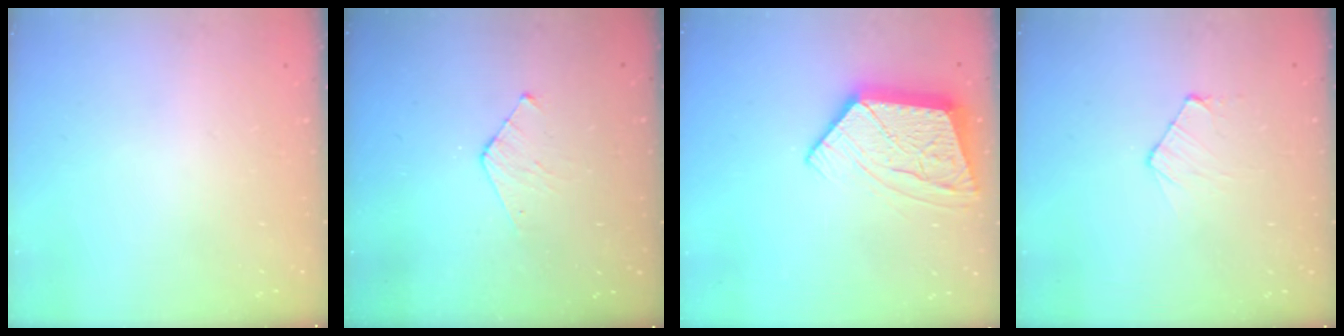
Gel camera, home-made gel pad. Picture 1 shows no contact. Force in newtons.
{"total": 4.4, "press": 4.4, "slide": 0.4}
{"total": 14.4, "press": 14.3, "slide": 1.3}
{"total": 4.8, "press": 4.7, "slide": 0.5}